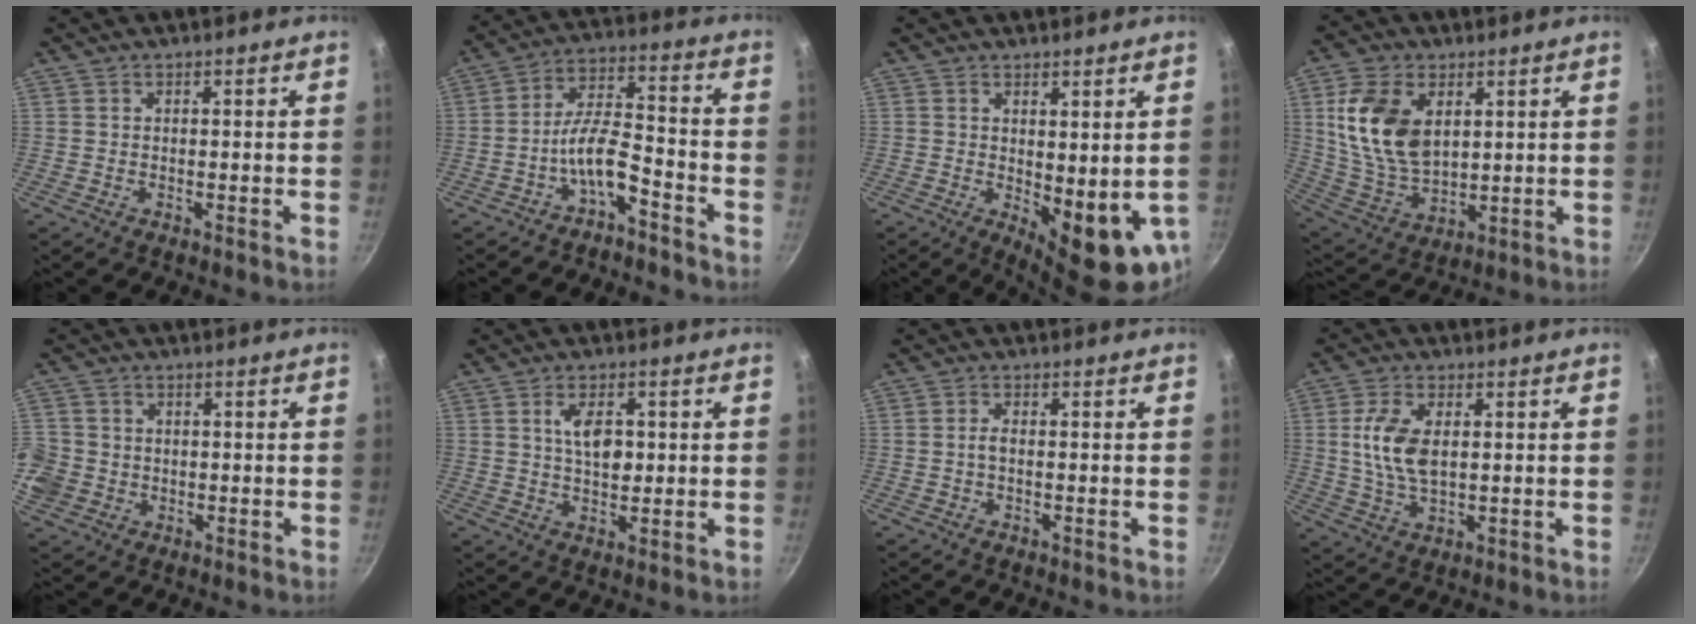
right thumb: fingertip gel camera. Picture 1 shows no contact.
{"total": 8.4, "force": [-5.2, 3.2, 5.7], "torque": [-0.102, 0.058, -0.091]}
{"total": 10.3, "force": [-0.1, 4.3, 9.3], "torque": [-0.103, -0.015, 0.013]}
{"total": 15.2, "force": [4.1, 9.6, 11.0], "torque": [-0.194, -0.020, 0.091]}
{"total": 10.6, "force": [-1.0, 9.9, 3.6], "torque": [-0.097, 0.024, -0.015]}
{"total": 6.5, "force": [1.1, 3.6, 5.3], "torque": [-0.076, -0.004, 0.017]}
{"total": 1.6, "force": [-0.3, 0.8, 1.4], "torque": [-0.029, 0.009, -0.009]}
{"total": 9.0, "force": [1.2, 4.9, 7.4], "torque": [-0.145, 0.000, 0.024]}